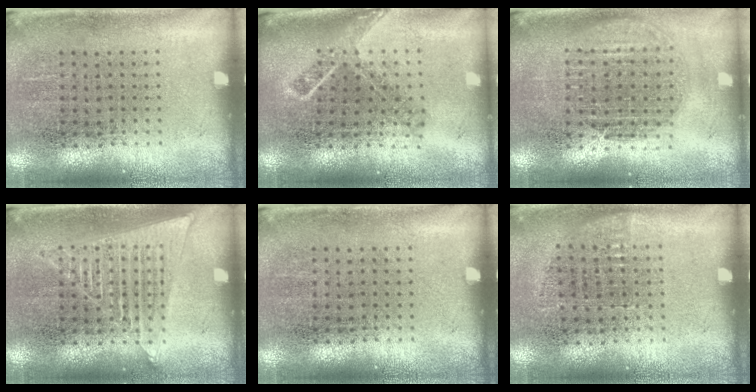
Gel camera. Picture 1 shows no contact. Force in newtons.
{"total": 1.7, "press": 1.2, "slide": 1.2}
{"total": 1.6, "press": 1.3, "slide": 0.9}
{"total": 1.4, "press": 1.4, "slide": 0.1}
{"total": 0.0}
{"total": 0.7, "press": 0.7, "slide": 0.4}